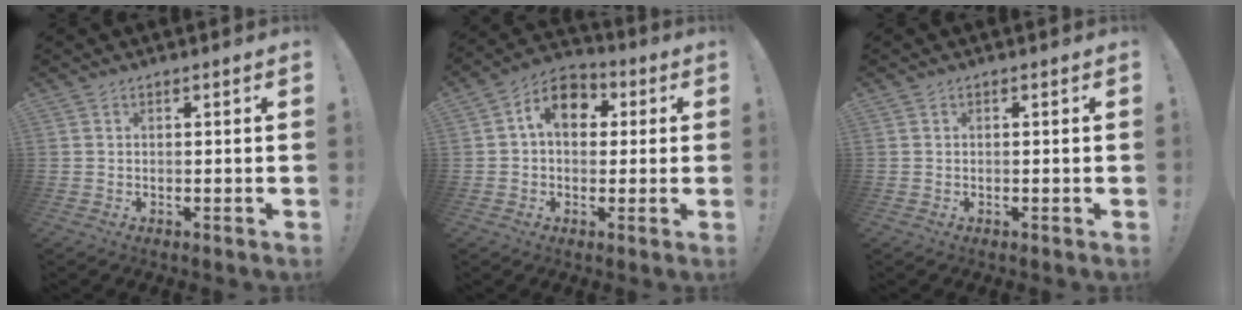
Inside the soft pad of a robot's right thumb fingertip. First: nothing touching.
{"total": 9.5, "force": [2.4, 6.8, 6.2], "torque": [-0.096, 0.009, 0.045]}
{"total": 0.0}